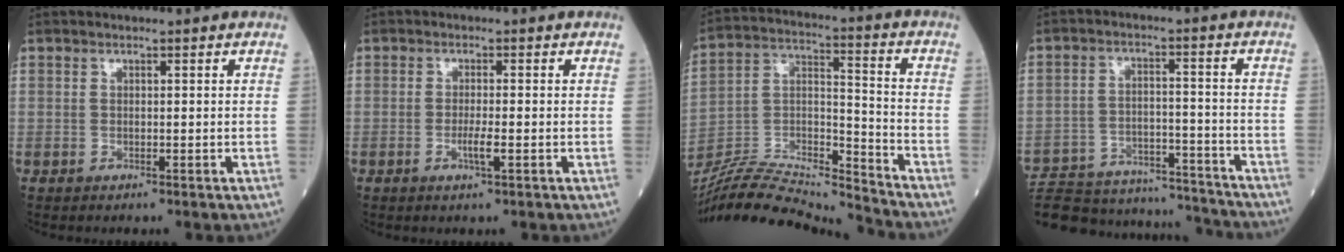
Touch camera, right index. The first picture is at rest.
{"total": 2.4, "force": [-0.9, -0.1, 2.2], "torque": [-0.040, -0.003, -0.017]}
{"total": 20.2, "force": [-19.5, 0.2, 5.5], "torque": [-0.109, 0.017, -0.337]}
{"total": 23.7, "force": [-22.2, 4.9, 6.7], "torque": [-0.137, -0.003, -0.315]}